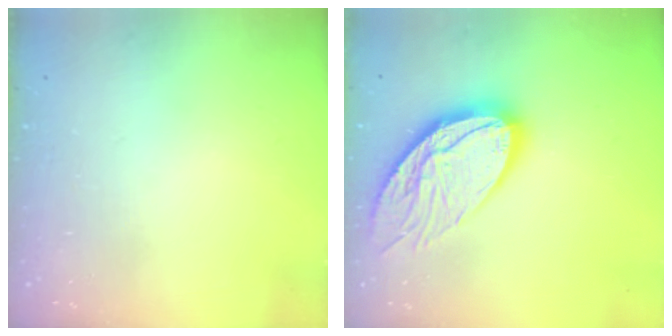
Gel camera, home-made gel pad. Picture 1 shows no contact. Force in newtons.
{"total": 18.6, "press": 18.5, "slide": 1.2}